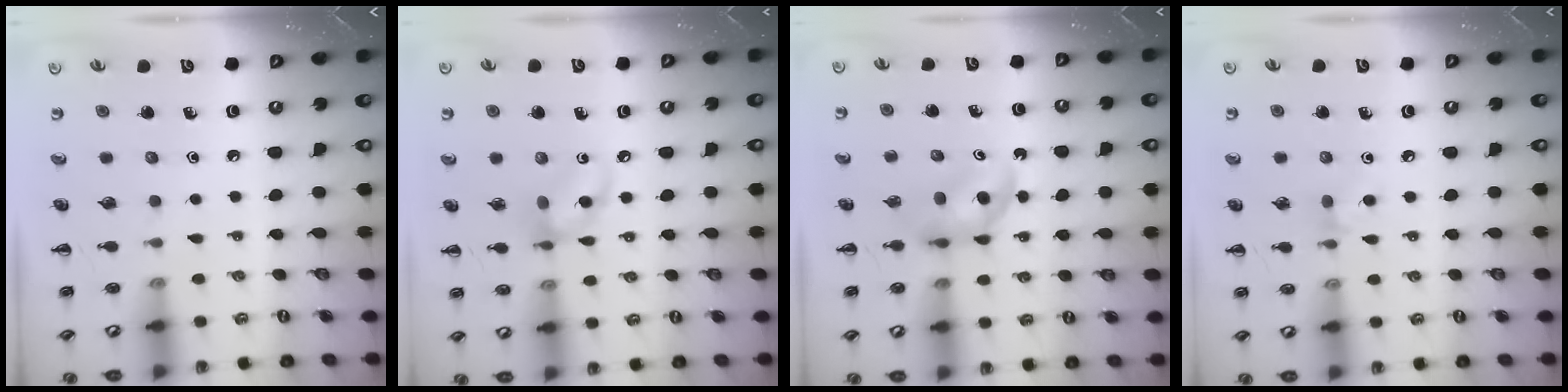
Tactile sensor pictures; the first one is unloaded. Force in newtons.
{"total": 9.0, "press": 8.9, "slide": 1.2}
{"total": 4.0, "press": 3.9, "slide": 0.8}
{"total": 5.1, "press": 4.8, "slide": 1.7}